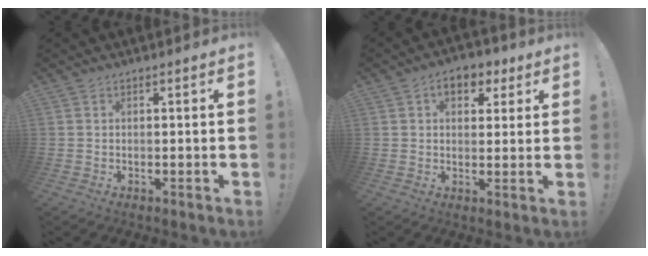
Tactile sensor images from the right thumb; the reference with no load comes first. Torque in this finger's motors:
{"motor_torque": [0.47, 1.42, 0.40, 0.12, -0.01]}